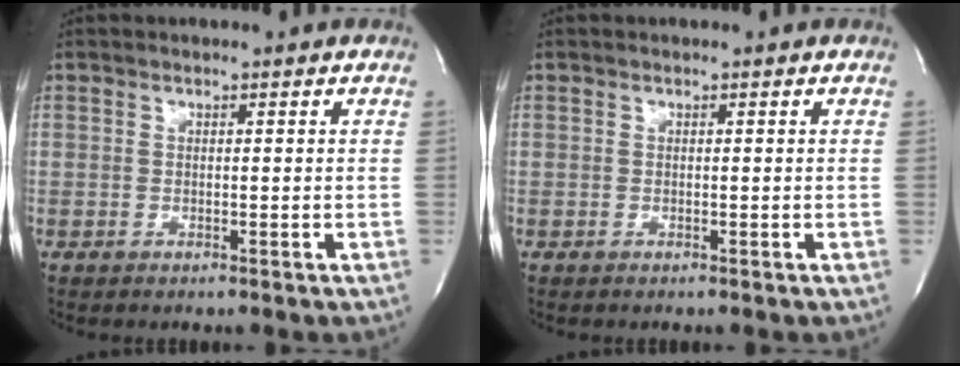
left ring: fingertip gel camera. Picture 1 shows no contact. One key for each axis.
{"total": 0.0}